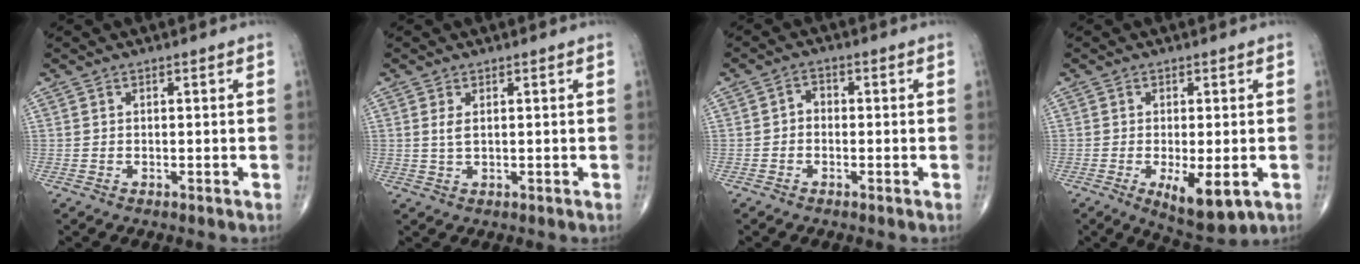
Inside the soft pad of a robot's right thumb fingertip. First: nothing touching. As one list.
[{"total": 1.8, "force": [0.5, 0.8, 1.5], "torque": [-0.035, 0.000, 0.016]}, {"total": 2.1, "force": [-0.5, 1.6, 1.2], "torque": [-0.005, 0.011, -0.019]}, {"total": 8.4, "force": [-2.5, 3.1, 7.4], "torque": [-0.113, -0.018, -0.032]}]